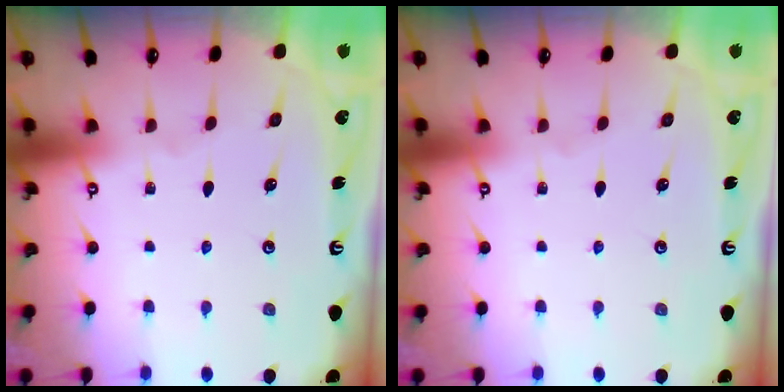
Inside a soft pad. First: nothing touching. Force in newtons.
{"total": 0.0}